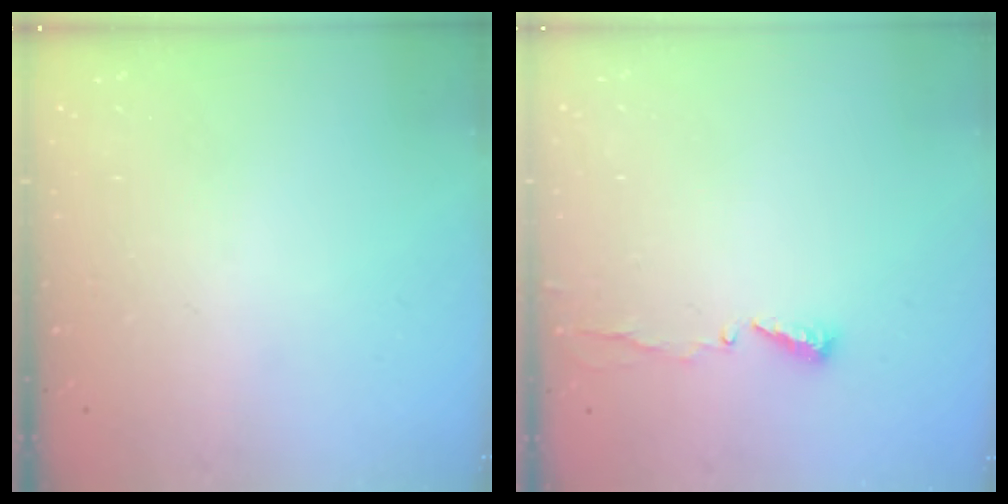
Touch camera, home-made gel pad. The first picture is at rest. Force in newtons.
{"total": 4.8, "press": 4.8, "slide": 0.3}